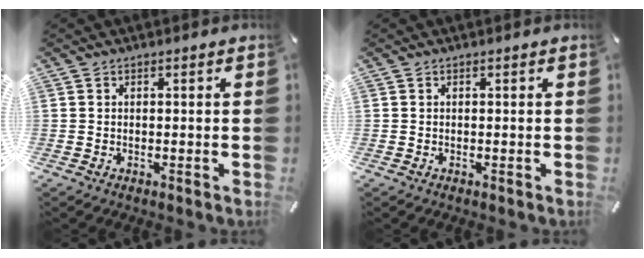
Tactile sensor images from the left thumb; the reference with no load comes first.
{"total": 0.0}